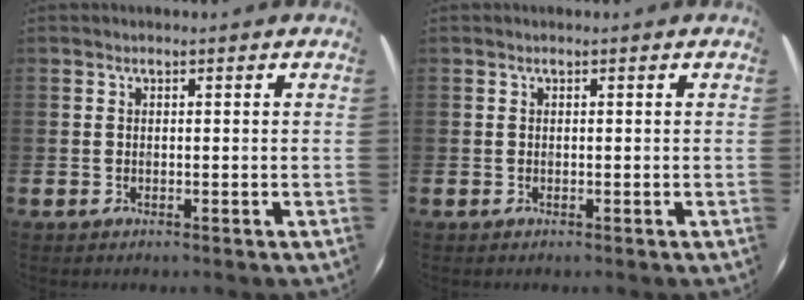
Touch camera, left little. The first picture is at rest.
{"total": 0.0}